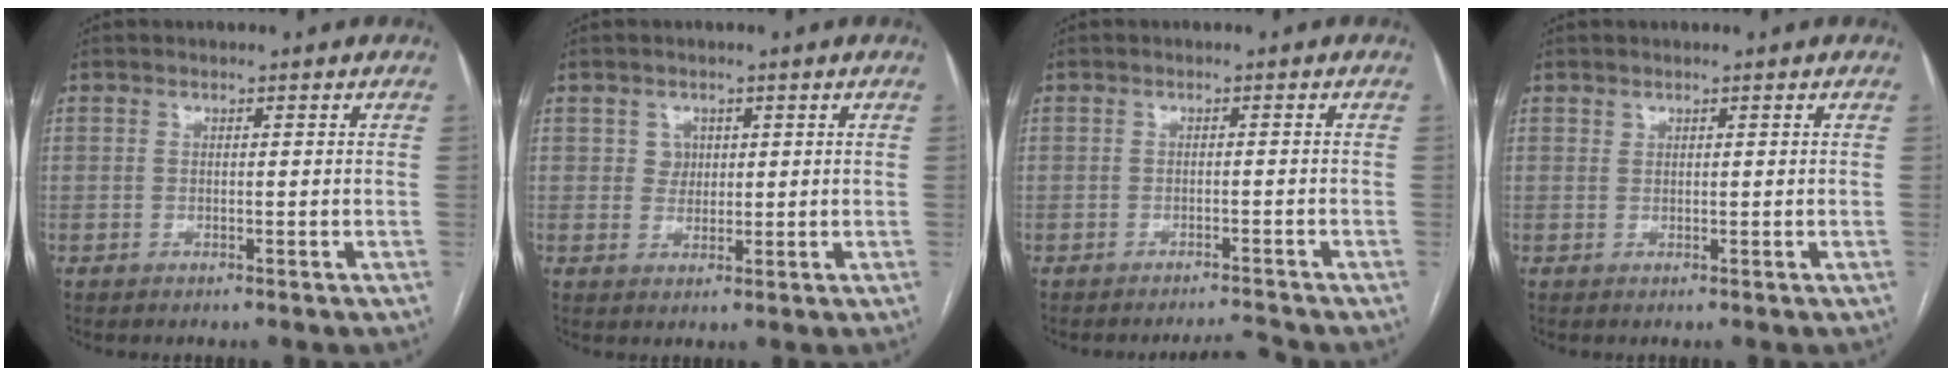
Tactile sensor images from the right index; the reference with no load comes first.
{"total": 2.3, "force": [0.8, 2.0, 0.5], "torque": [-0.004, -0.001, 0.012]}
{"total": 2.5, "force": [-2.3, -1.0, -0.4], "torque": [0.005, -0.009, -0.030]}
{"total": 0.6, "force": [0.5, 0.3, 0.0], "torque": [0.003, -0.003, 0.006]}